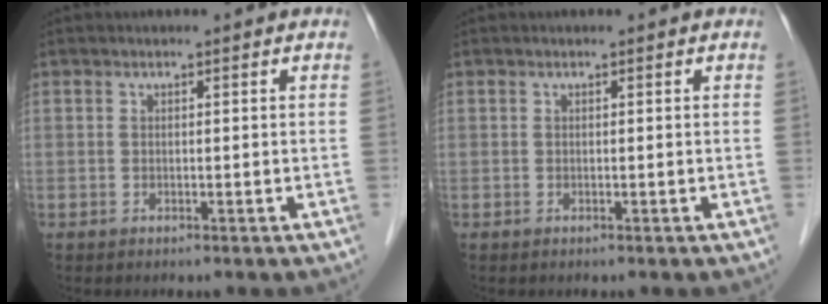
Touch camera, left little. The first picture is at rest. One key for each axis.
{"total": 0.0}